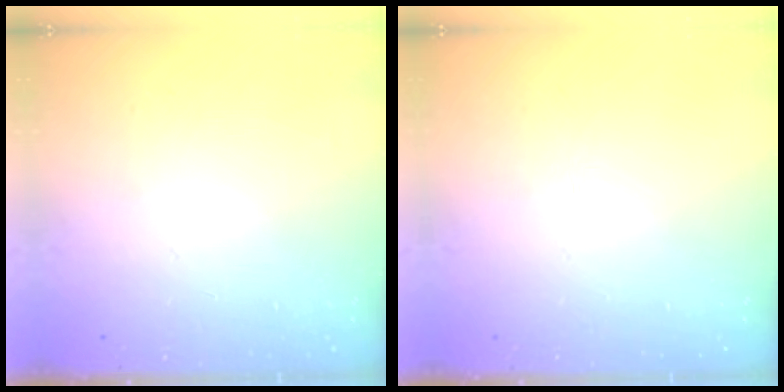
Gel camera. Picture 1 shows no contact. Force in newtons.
{"total": 0.0}